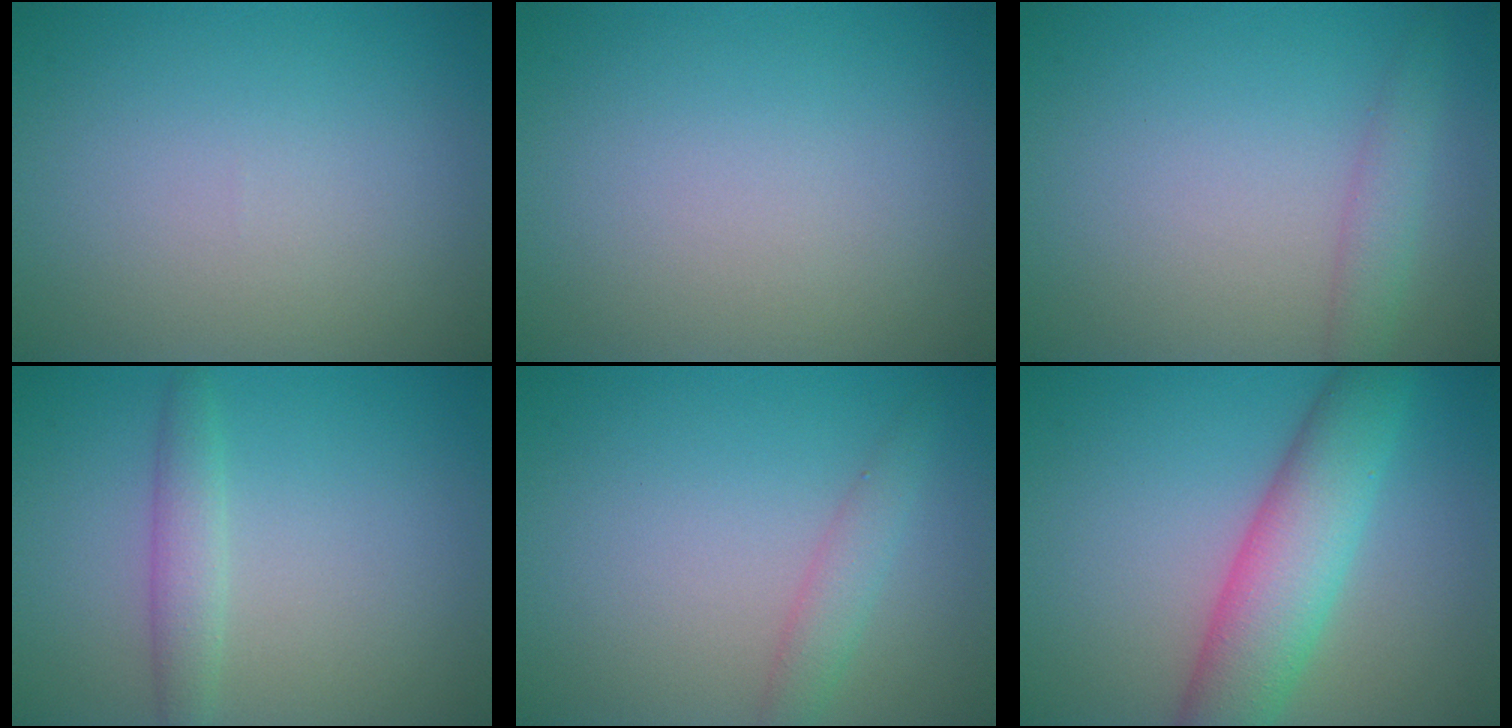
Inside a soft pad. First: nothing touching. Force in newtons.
{"total": 0.0}
{"total": 1.9, "press": 1.9, "slide": 0.1}
{"total": 2.1, "press": 2.1, "slide": 0.1}
{"total": 1.9, "press": 1.9, "slide": 0.2}
{"total": 6.9, "press": 6.9, "slide": 0.1}